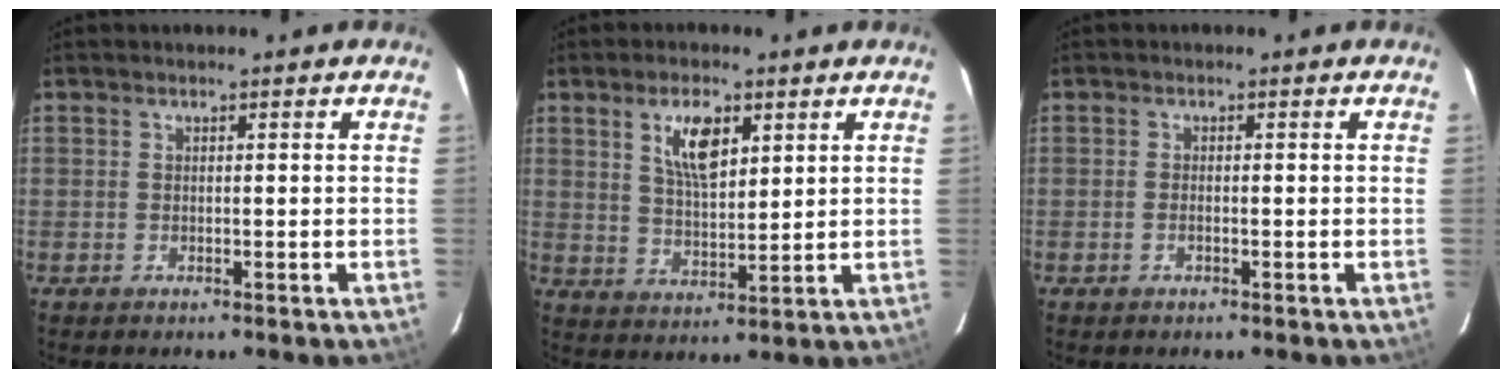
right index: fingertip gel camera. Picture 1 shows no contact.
{"total": 7.9, "force": [3.7, 3.4, 6.1], "torque": [-0.107, 0.005, 0.073]}
{"total": 1.0, "force": [-0.4, 0.4, 0.8], "torque": [-0.016, 0.000, -0.008]}